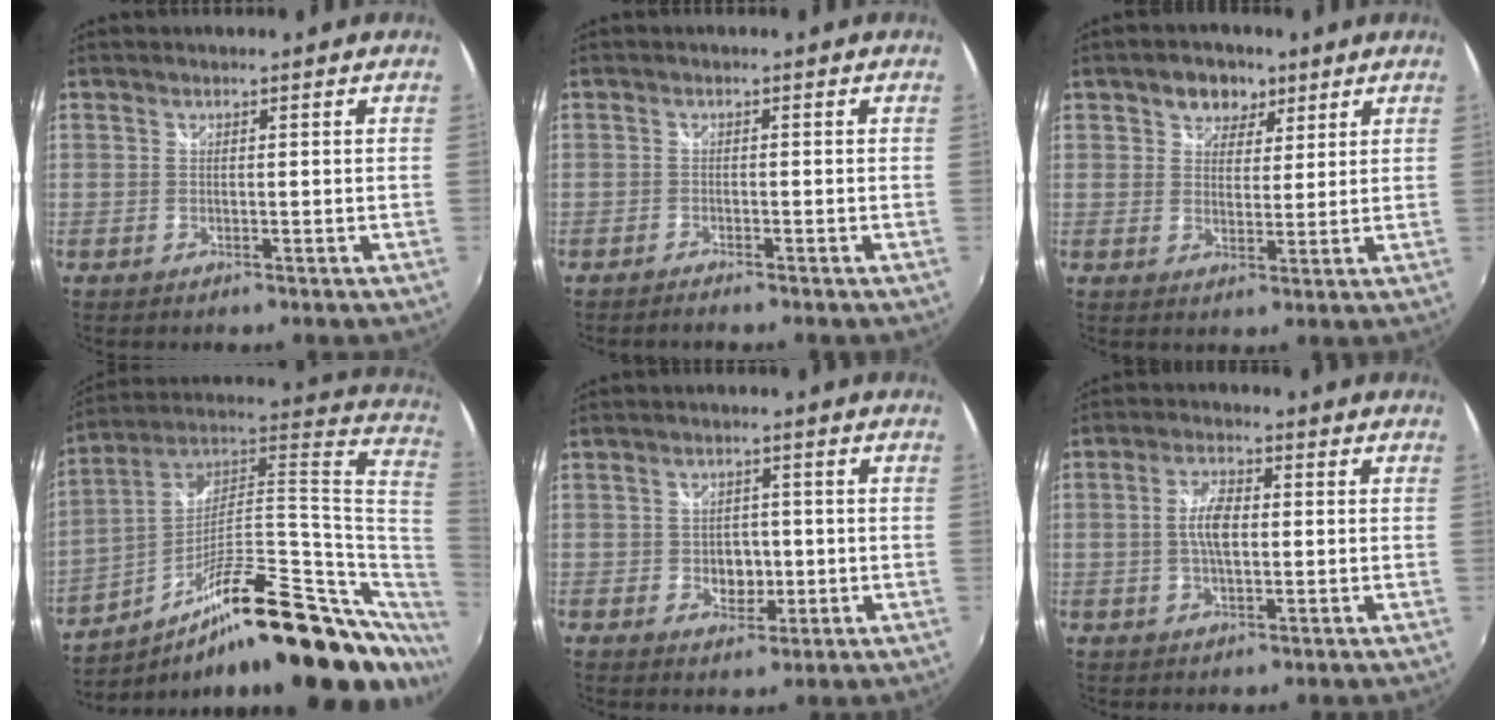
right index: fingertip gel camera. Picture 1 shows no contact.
{"total": 1.4, "force": [-1.4, 0.1, 0.4], "torque": [-0.018, -0.006, -0.028]}
{"total": 5.5, "force": [3.1, 4.2, 1.9], "torque": [-0.026, 0.011, 0.046]}
{"total": 29.6, "force": [-7.0, 9.4, 27.2], "torque": [-0.395, 0.012, -0.118]}
{"total": 4.5, "force": [-0.7, 3.6, 2.6], "torque": [-0.045, 0.002, -0.007]}
{"total": 5.6, "force": [-0.1, 2.6, 5.0], "torque": [-0.096, 0.007, -0.002]}